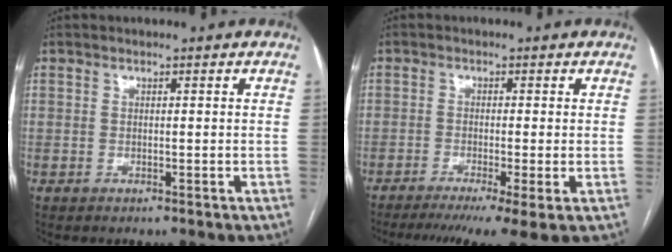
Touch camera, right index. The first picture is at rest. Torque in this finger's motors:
{"motor_torque": [1.17, -0.95, 0.31, 0.07]}